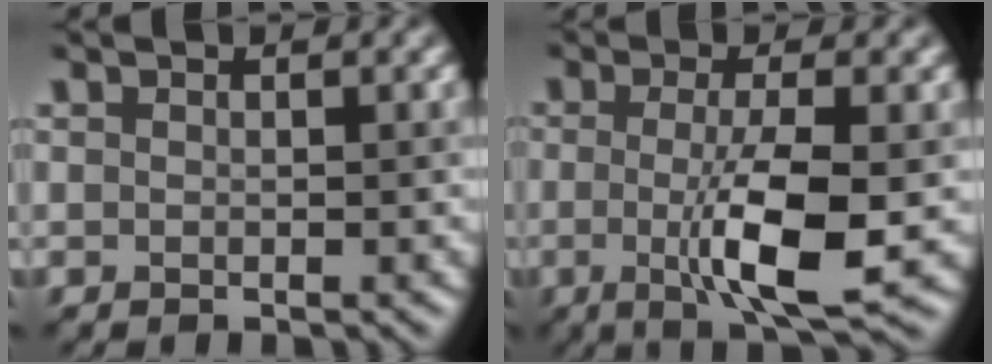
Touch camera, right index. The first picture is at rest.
{"total": 6.4, "force": [-0.9, 1.5, 6.2], "torque": [-0.109, -0.009, -0.012]}